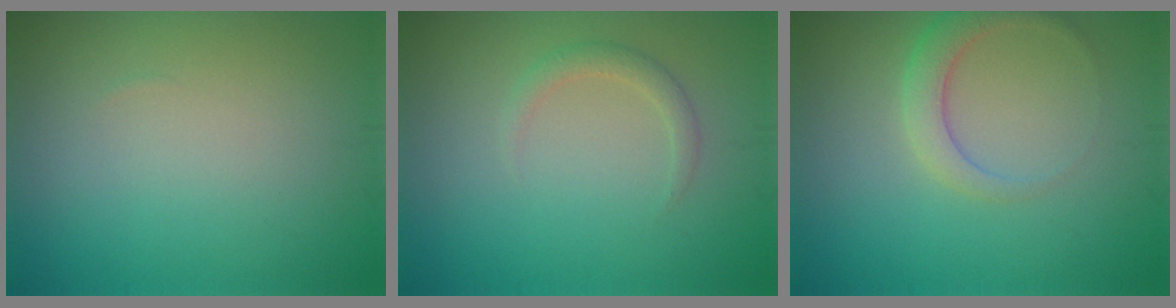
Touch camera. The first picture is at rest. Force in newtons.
{"total": 1.4, "press": 1.4, "slide": 0.1}
{"total": 2.5, "press": 2.5, "slide": 0.1}